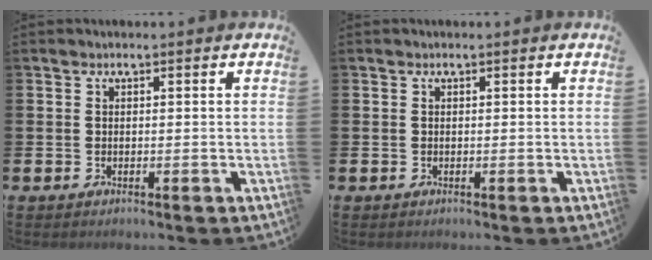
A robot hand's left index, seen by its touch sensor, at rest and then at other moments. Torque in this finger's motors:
{"motor_torque": [0.00, 0.00, 0.00, 0.00]}